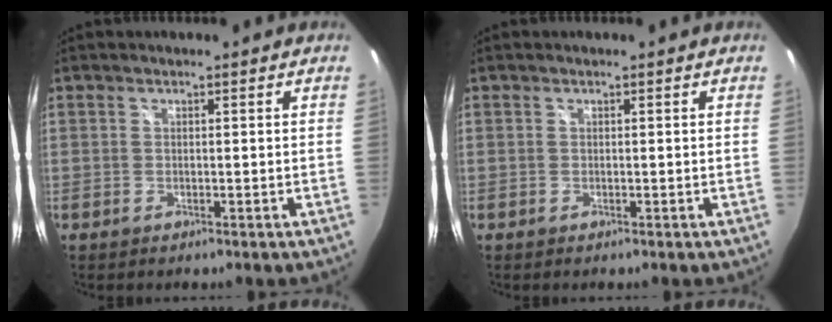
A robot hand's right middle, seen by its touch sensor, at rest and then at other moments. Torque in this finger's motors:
{"motor_torque": [0.00, 0.00, 0.00, 0.00]}